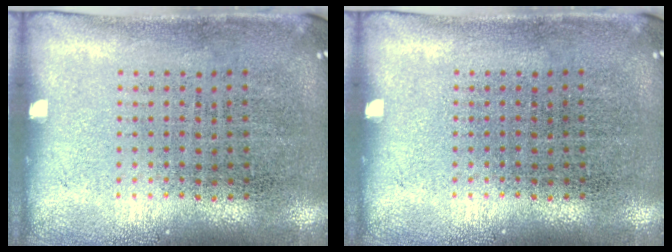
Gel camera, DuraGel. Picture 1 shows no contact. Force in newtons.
{"total": 0.0}